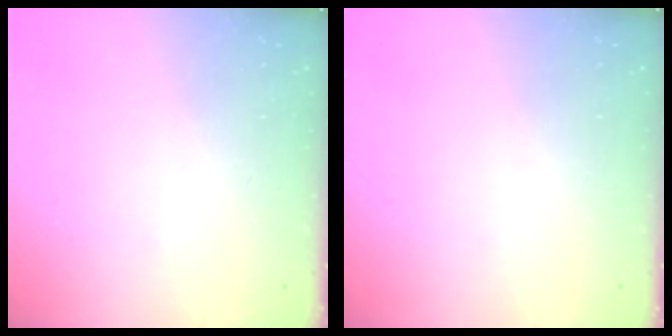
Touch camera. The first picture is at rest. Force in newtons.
{"total": 0.0}